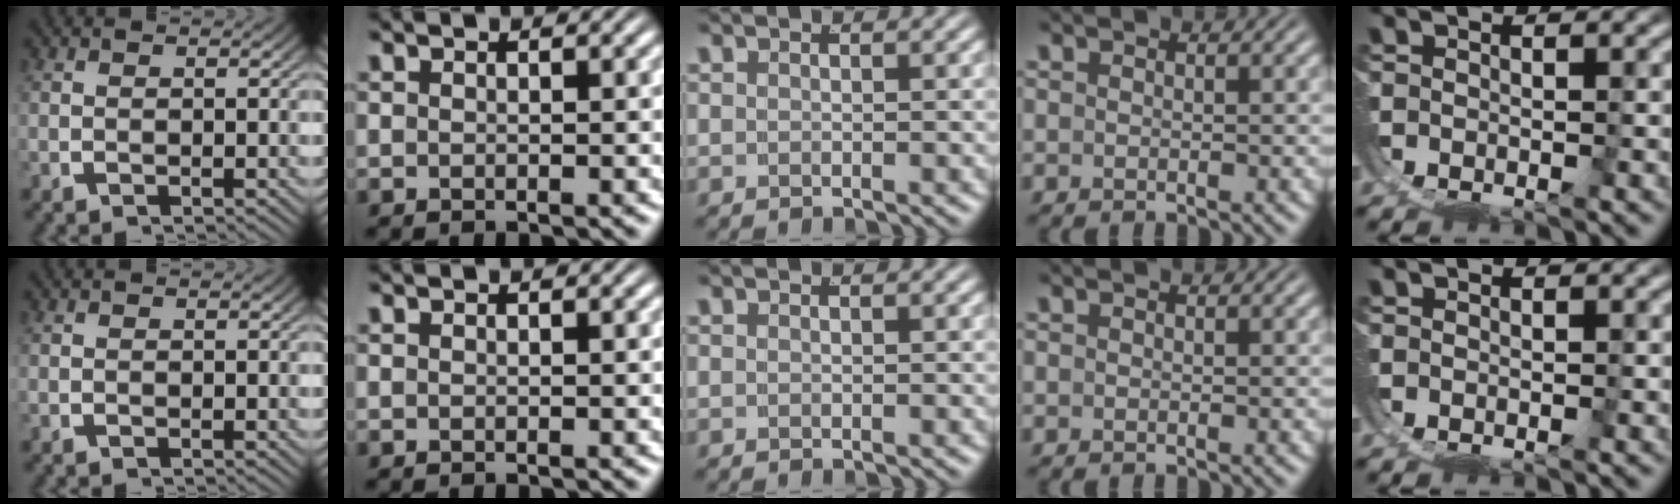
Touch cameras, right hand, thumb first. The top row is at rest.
{}